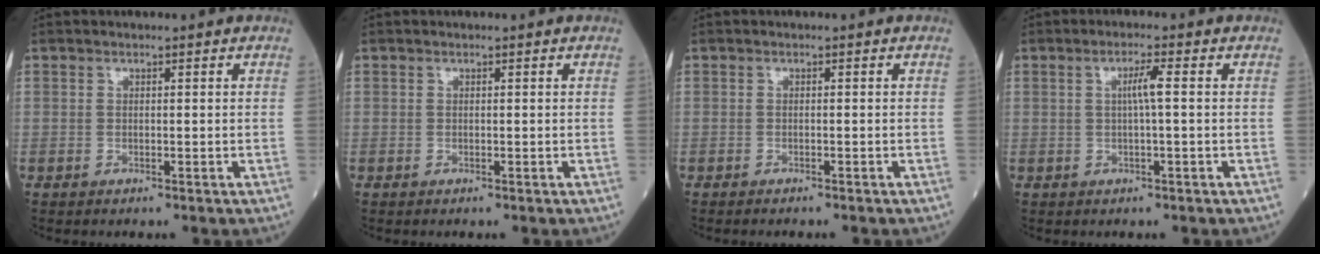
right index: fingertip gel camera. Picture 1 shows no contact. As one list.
[{"total": 0.0}, {"total": 2.2, "force": [-2.0, 0.0, 0.9], "torque": [-0.015, -0.002, -0.025]}, {"total": 2.7, "force": [0.3, -0.3, 2.7], "torque": [-0.050, 0.002, 0.003]}]